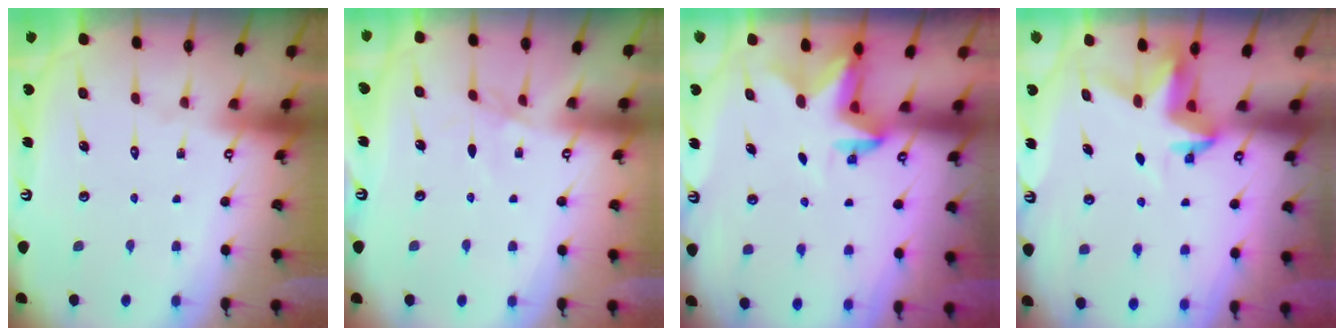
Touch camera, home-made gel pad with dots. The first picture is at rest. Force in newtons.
{"total": 1.8, "press": 1.8, "slide": 0.4}
{"total": 2.9, "press": 2.9, "slide": 0.5}
{"total": 3.9, "press": 3.8, "slide": 0.3}